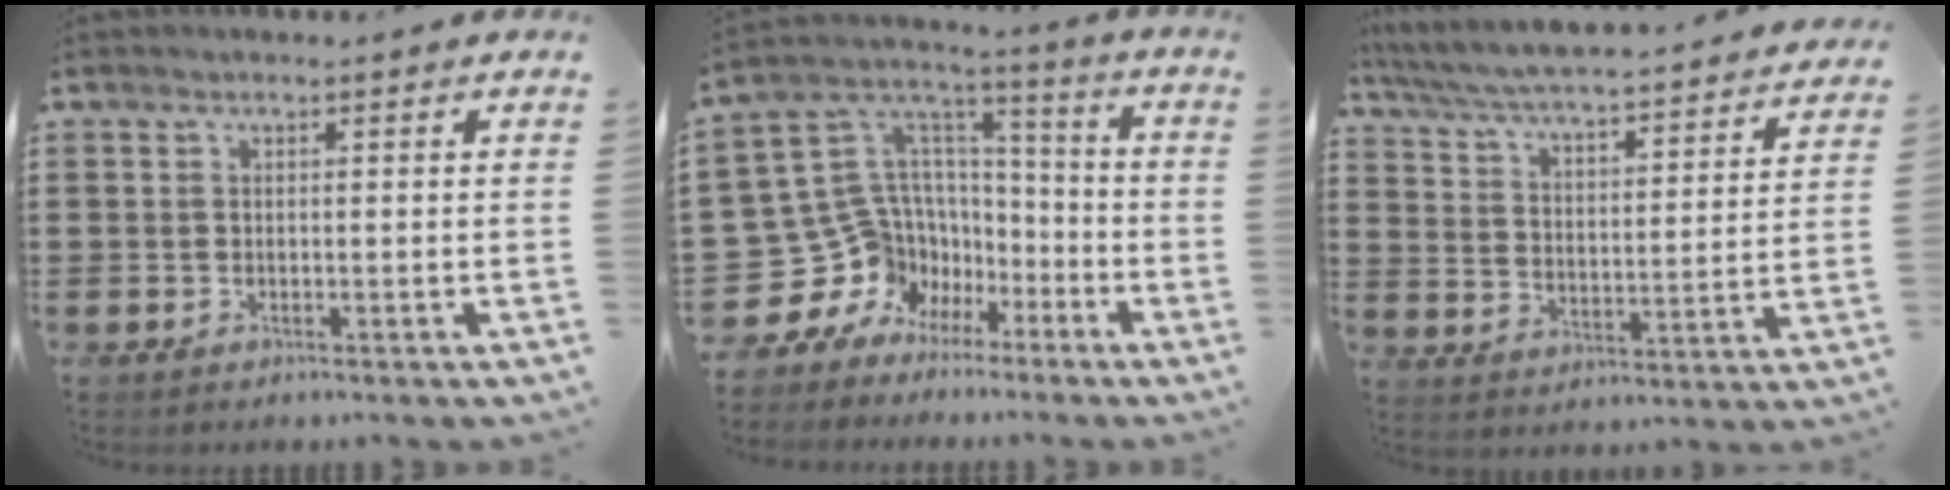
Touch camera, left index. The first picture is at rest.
{"total": 11.4, "force": [-4.9, 10.2, 1.5], "torque": [-0.088, -0.019, -0.065]}
{"total": 4.5, "force": [4.3, -0.3, 1.3], "torque": [-0.049, -0.041, 0.064]}